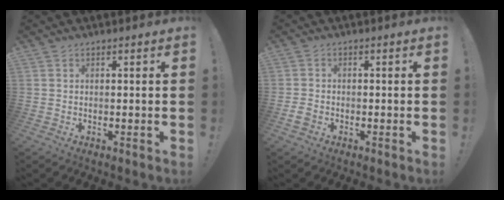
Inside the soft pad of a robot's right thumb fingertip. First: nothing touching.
{"total": 2.9, "force": [-1.4, 1.9, 1.7], "torque": [-0.037, 0.002, -0.027]}